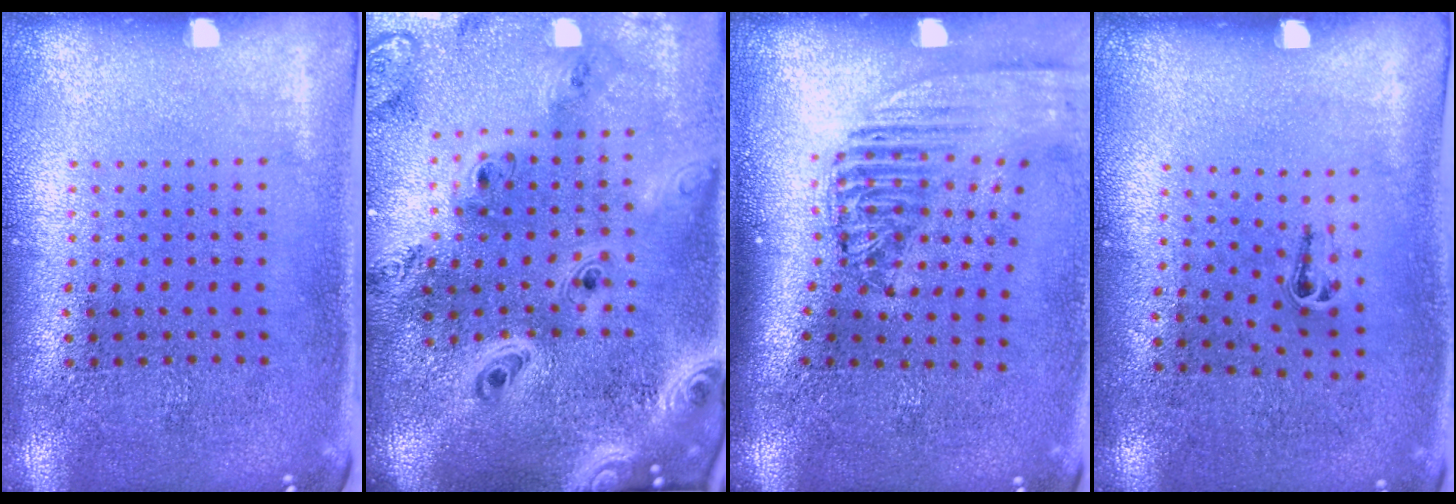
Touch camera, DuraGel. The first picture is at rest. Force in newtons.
{"total": 4.0, "press": 3.1, "slide": 2.5}
{"total": 2.4, "press": 1.8, "slide": 1.5}
{"total": 0.5, "press": 0.2, "slide": 0.5}